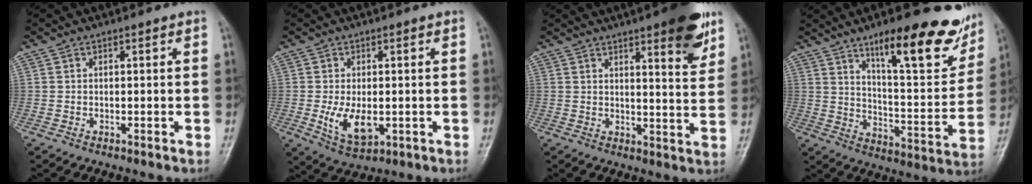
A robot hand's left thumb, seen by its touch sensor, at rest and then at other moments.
{"total": 7.5, "force": [-1.1, 4.1, 6.2], "torque": [-0.105, -0.012, -0.009]}
{"total": 10.7, "force": [6.4, 2.2, 8.3], "torque": [-0.090, -0.034, 0.081]}
{"total": 21.1, "force": [13.1, 6.0, 15.4], "torque": [-0.171, -0.069, 0.198]}